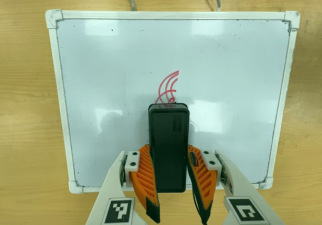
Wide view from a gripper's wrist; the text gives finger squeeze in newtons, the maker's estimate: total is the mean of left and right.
{"total": 8.9, "left": 7.2, "right": 10.5}